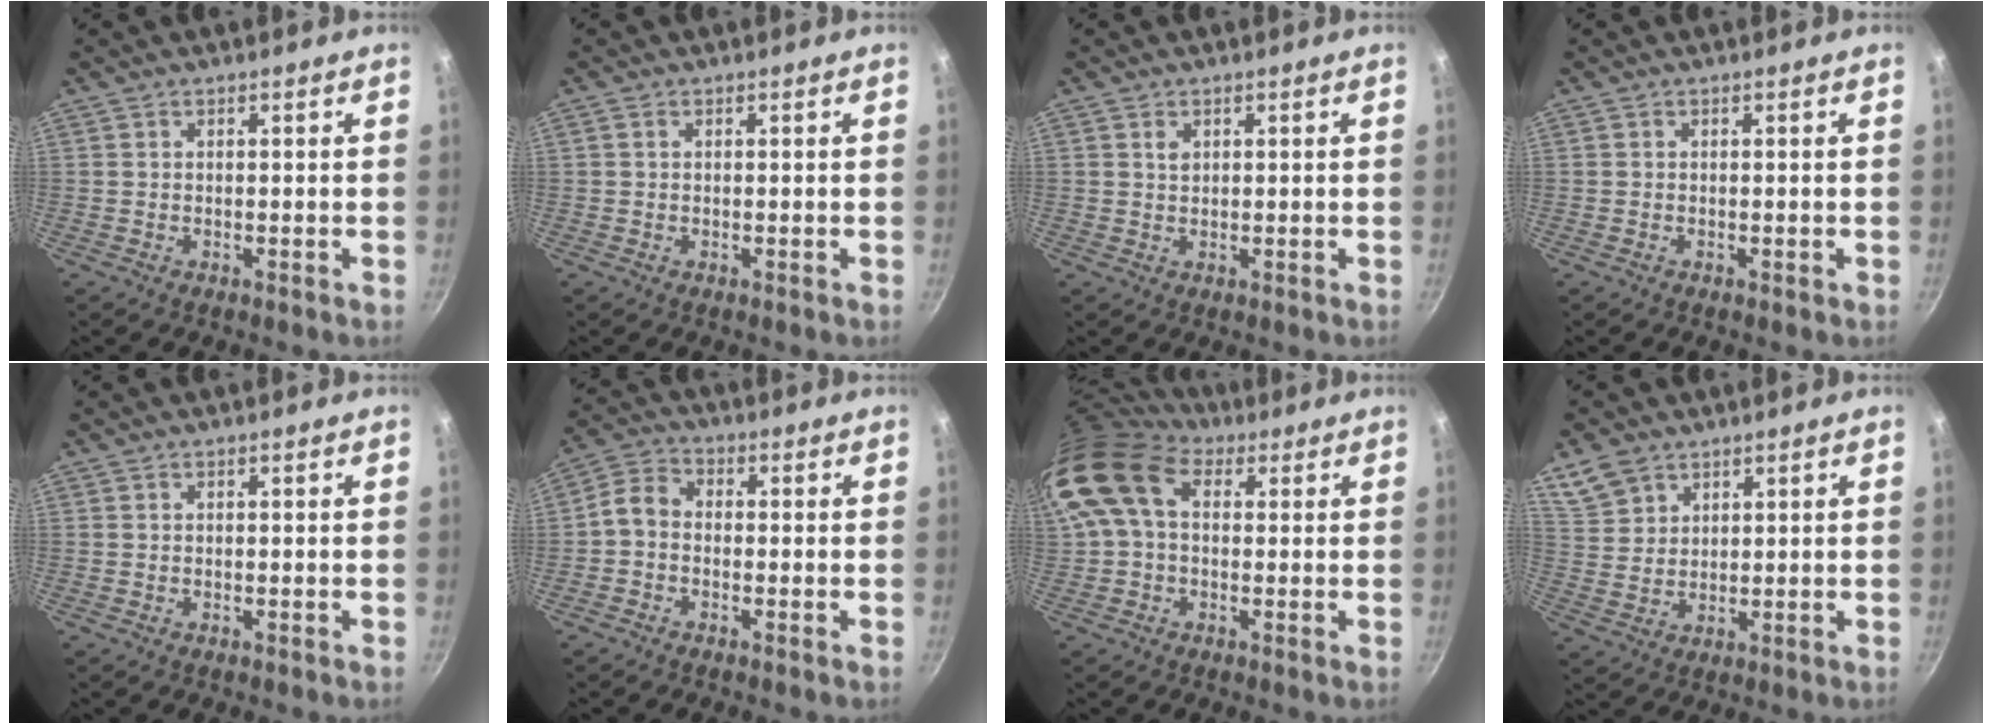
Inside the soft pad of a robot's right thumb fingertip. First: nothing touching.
{"total": 0.7, "force": [0.2, 0.5, 0.4], "torque": [-0.008, 0.003, 0.003]}
{"total": 1.4, "force": [0.6, 1.0, 0.8], "torque": [-0.011, 0.001, 0.010]}
{"total": 0.0}
{"total": 0.0}
{"total": 4.5, "force": [-1.3, 3.4, 2.8], "torque": [-0.057, 0.029, -0.040]}
{"total": 14.1, "force": [3.6, 9.4, 9.8], "torque": [-0.185, 0.020, 0.050]}
{"total": 6.6, "force": [4.3, 4.4, 2.4], "torque": [-0.030, -0.012, 0.091]}